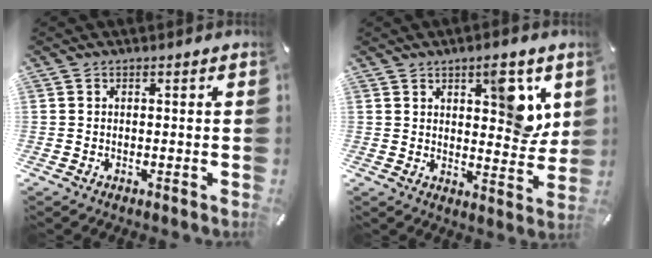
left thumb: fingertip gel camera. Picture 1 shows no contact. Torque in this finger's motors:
{"motor_torque": [1.67, 2.06, 1.06, -1.17, 0.33]}